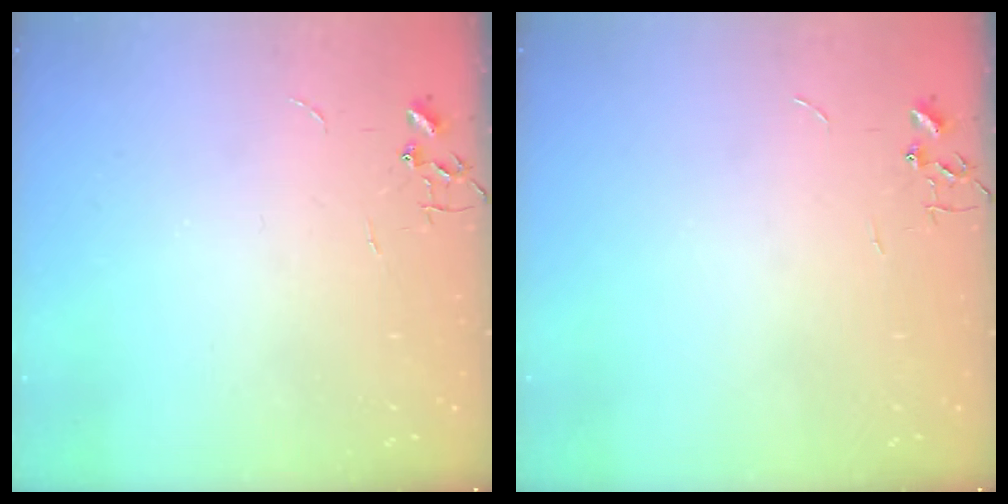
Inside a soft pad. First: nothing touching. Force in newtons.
{"total": 0.0}